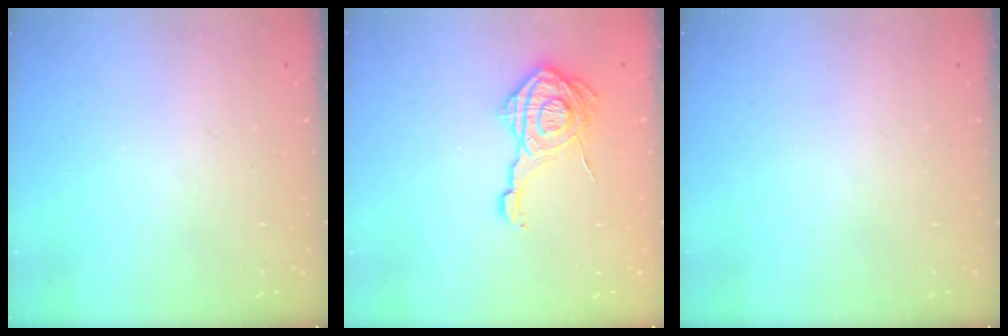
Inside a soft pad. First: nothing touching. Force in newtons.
{"total": 15.5, "press": 15.4, "slide": 1.2}
{"total": 0.0}